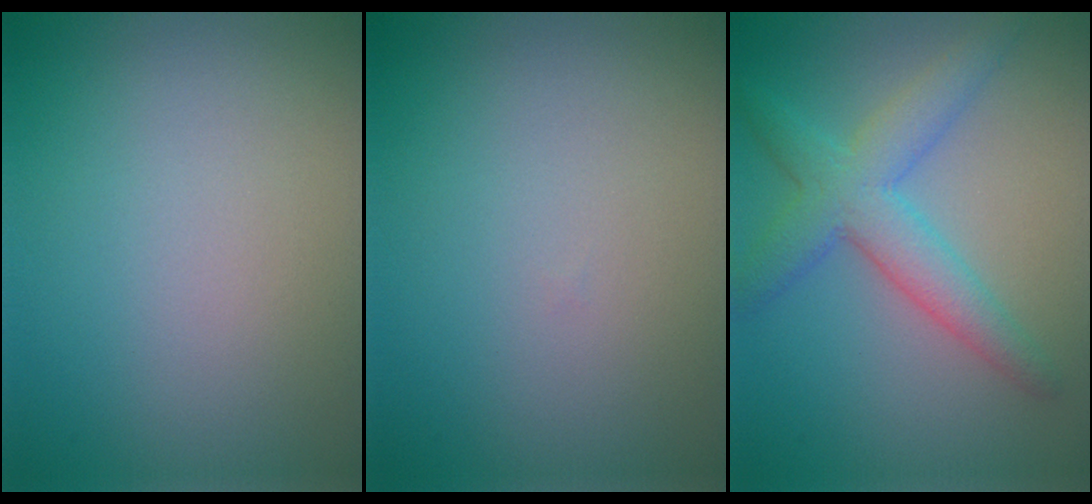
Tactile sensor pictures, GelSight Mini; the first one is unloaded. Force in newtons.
{"total": 0.0}
{"total": 4.9, "press": 4.9, "slide": 0.1}